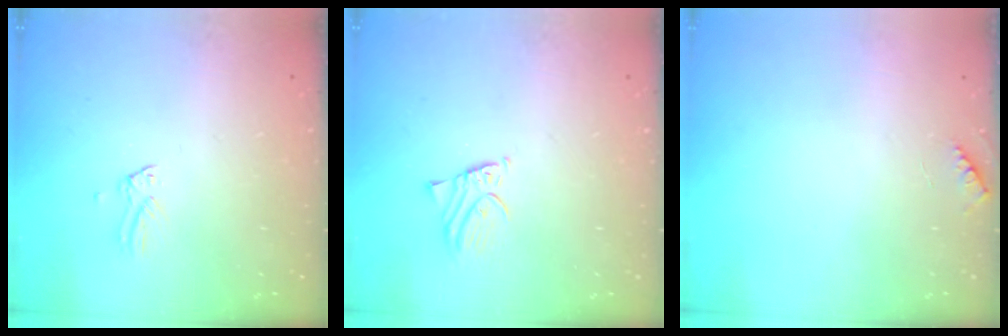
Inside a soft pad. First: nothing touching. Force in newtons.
{"total": 1.9, "press": 1.9, "slide": 0.1}
{"total": 3.4, "press": 3.4, "slide": 0.4}